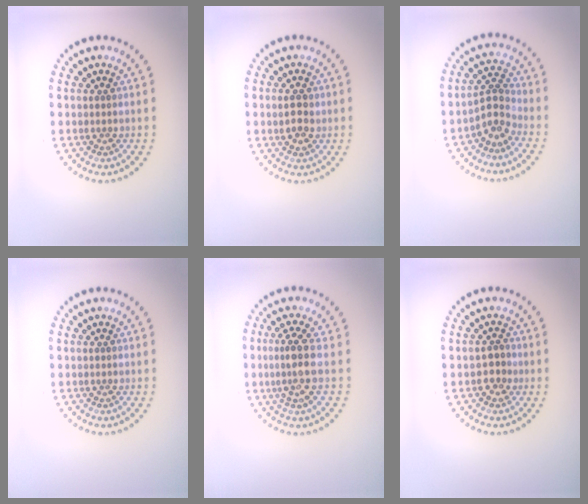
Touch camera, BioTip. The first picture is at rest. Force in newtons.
{"total": 2.1, "press": 2.1, "slide": 0.3}
{"total": 2.6, "press": 1.8, "slide": 1.9}
{"total": 0.0}
{"total": 3.0, "press": 2.4, "slide": 1.8}
{"total": 1.8, "press": 1.7, "slide": 0.5}